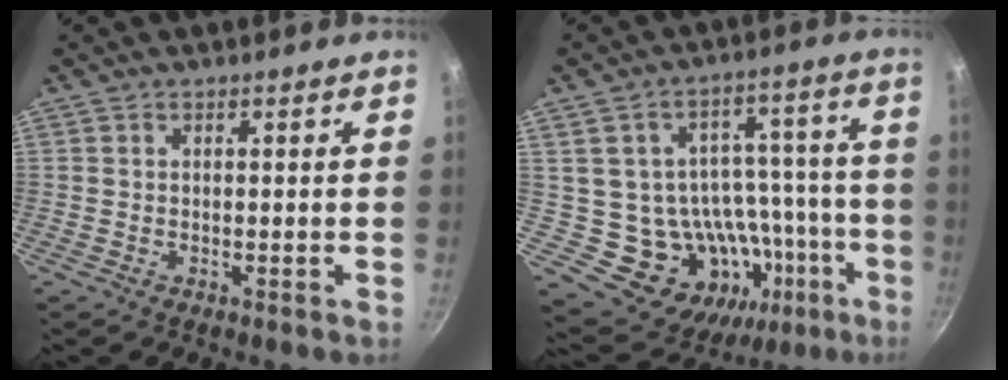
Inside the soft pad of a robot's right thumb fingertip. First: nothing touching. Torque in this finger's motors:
{"motor_torque": [0.35, 0.16, 0.25, -0.77, 0.14]}